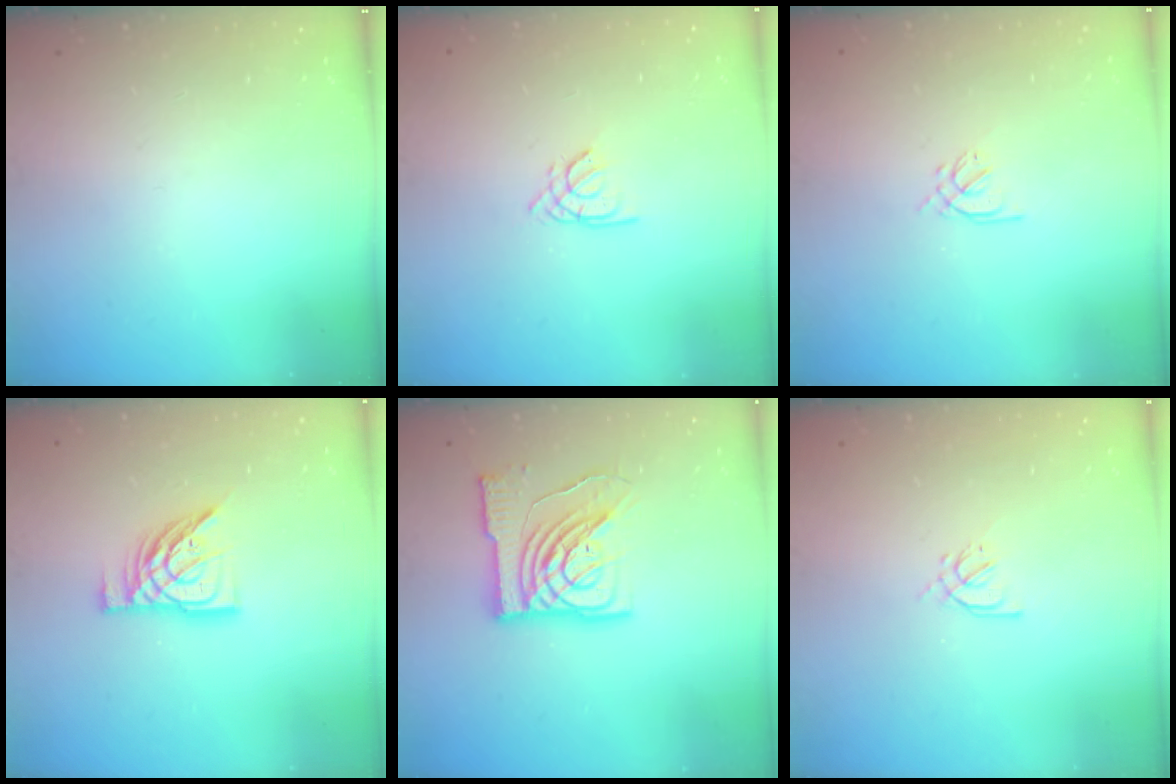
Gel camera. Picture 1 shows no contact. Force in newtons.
{"total": 1.5, "press": 1.4, "slide": 0.4}
{"total": 1.2, "press": 1.0, "slide": 0.5}
{"total": 12.8, "press": 12.7, "slide": 1.5}
{"total": 13.9, "press": 13.8, "slide": 1.8}
{"total": 2.9, "press": 2.8, "slide": 0.8}